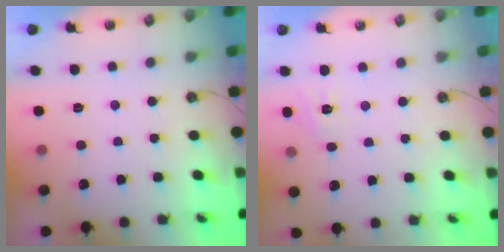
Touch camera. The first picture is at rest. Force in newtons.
{"total": 5.3, "press": 5.3, "slide": 0.4}